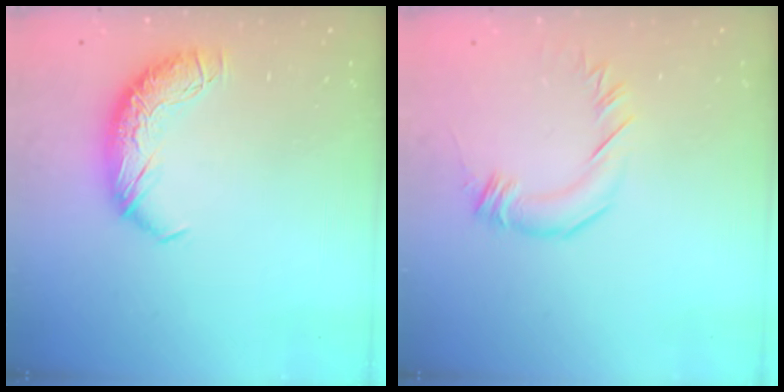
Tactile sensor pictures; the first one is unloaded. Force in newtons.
{"total": 1.9, "press": 1.9, "slide": 0.4}